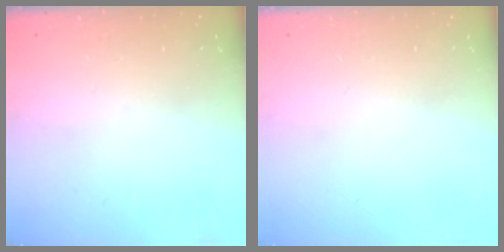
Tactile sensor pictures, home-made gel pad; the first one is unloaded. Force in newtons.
{"total": 0.0}